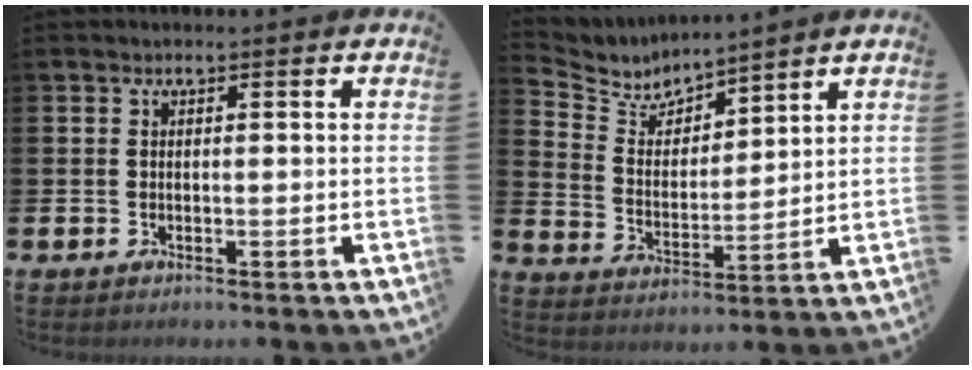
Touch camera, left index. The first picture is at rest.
{"total": 5.0, "force": [4.8, 1.4, 0.5], "torque": [-0.039, -0.038, 0.079]}